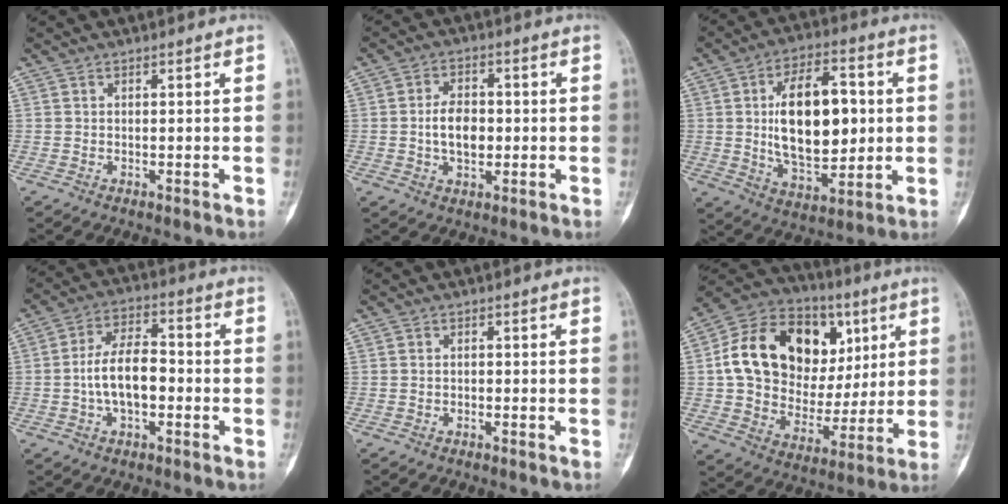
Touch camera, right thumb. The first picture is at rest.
{"total": 7.0, "force": [-0.4, 4.5, 5.4], "torque": [-0.081, 0.006, -0.007]}
{"total": 18.6, "force": [1.7, 9.9, 15.7], "torque": [-0.224, -0.005, 0.035]}
{"total": 10.3, "force": [-1.6, 5.5, 8.5], "torque": [-0.150, 0.032, -0.035]}
{"total": 0.6, "force": [-0.3, 0.4, 0.3], "torque": [-0.004, 0.002, -0.008]}
{"total": 24.7, "force": [6.0, 18.2, 15.6], "torque": [-0.230, 0.022, 0.107]}